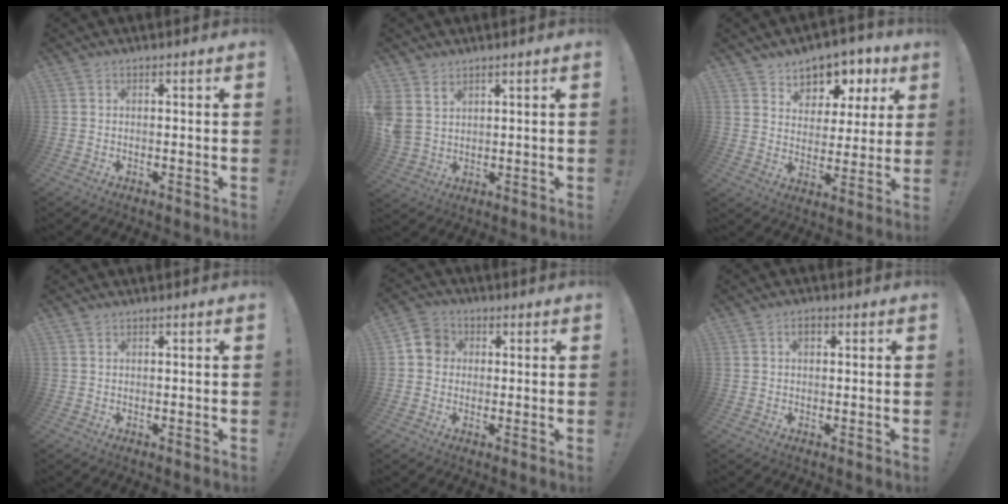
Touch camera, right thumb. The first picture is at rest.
{"total": 5.5, "force": [2.7, 4.2, 2.4], "torque": [-0.054, -0.011, 0.056]}
{"total": 8.1, "force": [5.3, 6.0, 1.6], "torque": [-0.015, -0.048, 0.100]}
{"total": 0.6, "force": [0.5, 0.3, 0.1], "torque": [0.002, -0.002, 0.009]}
{"total": 6.3, "force": [0.6, 5.9, 2.3], "torque": [-0.032, 0.011, 0.015]}
{"total": 2.0, "force": [0.6, 1.2, 1.5], "torque": [-0.025, 0.004, 0.007]}